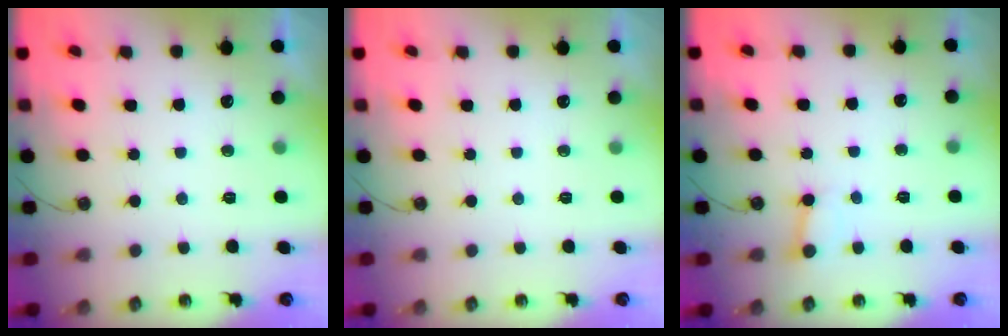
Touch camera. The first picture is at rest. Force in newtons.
{"total": 0.0}
{"total": 2.5, "press": 2.5, "slide": 0.1}